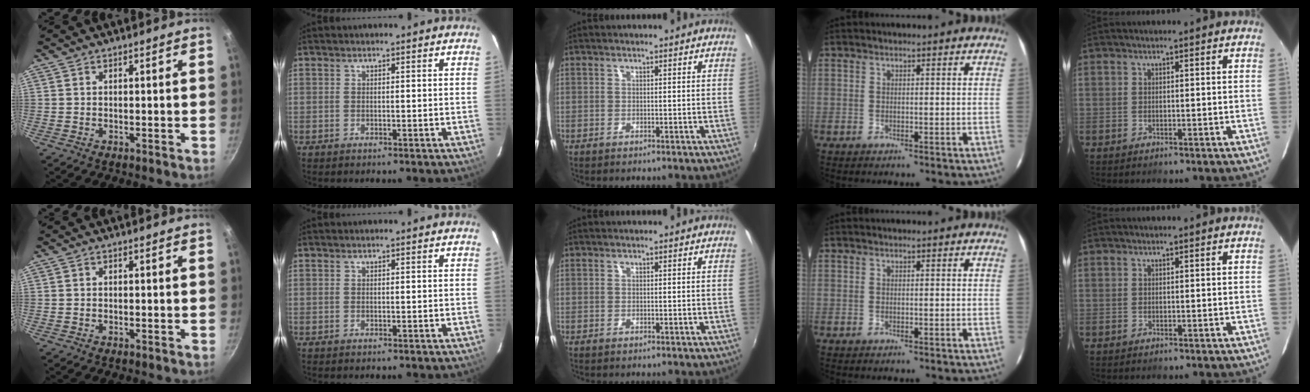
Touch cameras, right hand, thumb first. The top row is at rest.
{}